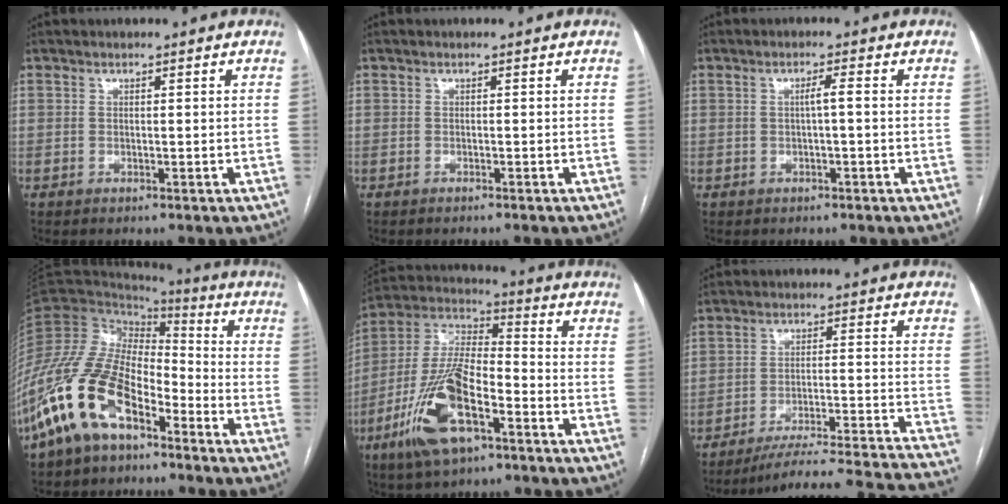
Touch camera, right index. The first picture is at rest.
{"total": 0.9, "force": [-0.9, -0.1, 0.3], "torque": [-0.004, 0.001, -0.012]}
{"total": 1.8, "force": [-0.1, -0.1, 1.8], "torque": [-0.029, 0.004, 0.000]}
{"total": 16.1, "force": [-9.4, 7.5, 10.8], "torque": [-0.240, 0.017, -0.183]}
{"total": 16.7, "force": [-7.4, 5.5, 13.9], "torque": [-0.298, -0.003, -0.133]}
{"total": 25.5, "force": [-23.9, -1.1, 8.9], "torque": [-0.054, -0.017, -0.315]}